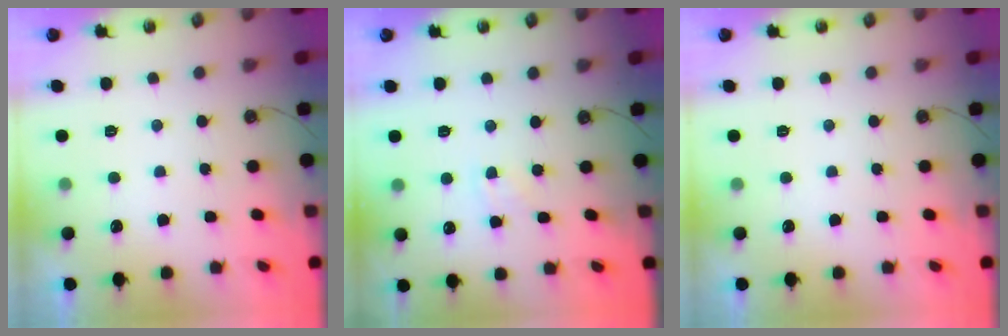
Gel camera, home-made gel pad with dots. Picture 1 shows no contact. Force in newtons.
{"total": 2.7, "press": 2.7, "slide": 0.3}
{"total": 0.0}